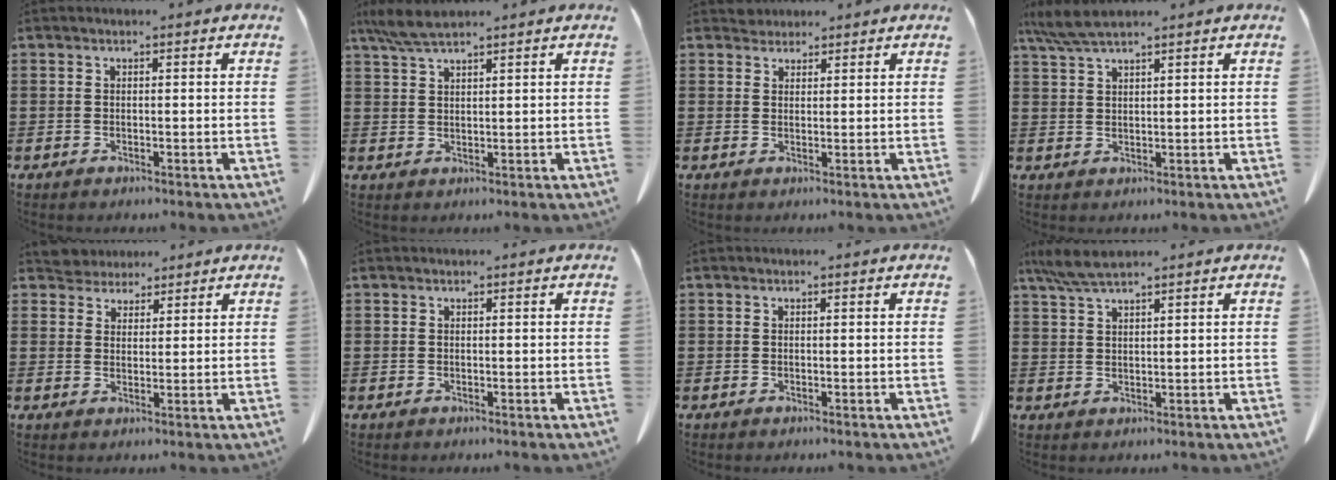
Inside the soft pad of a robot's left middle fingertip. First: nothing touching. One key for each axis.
{"total": 4.4, "fx": 3.5, "fy": 0.5, "fz": 2.7, "tx": -0.061, "ty": -0.003, "tz": 0.067}
{"total": 2.0, "fx": 1.9, "fy": 0.7, "fz": 0.0, "tx": 0.002, "ty": -0.001, "tz": 0.037}
{"total": 4.5, "fx": 3.6, "fy": 0.3, "fz": 2.7, "tx": -0.061, "ty": -0.003, "tz": 0.068}
{"total": 3.7, "fx": 3.5, "fy": 1.2, "fz": -0.1, "tx": -0.012, "ty": -0.006, "tz": 0.068}
{"total": 0.0}
{"total": 0.0}
{"total": 4.6, "fx": 3.7, "fy": 0.5, "fz": 2.8, "tx": -0.064, "ty": -0.004, "tz": 0.070}